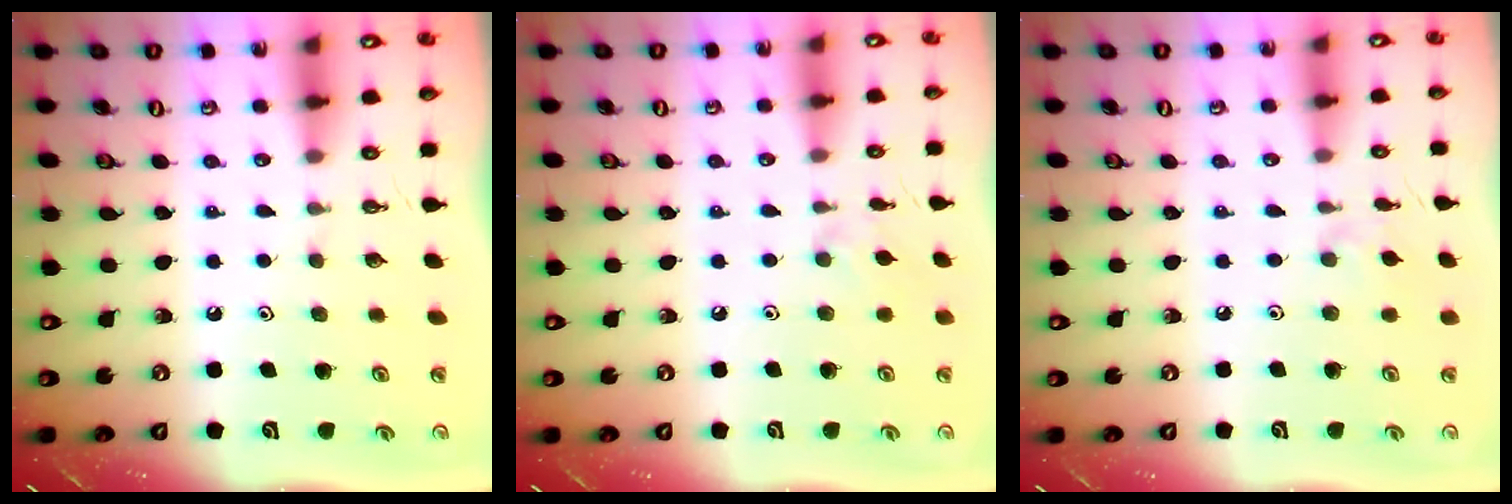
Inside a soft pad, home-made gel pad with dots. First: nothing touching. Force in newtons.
{"total": 3.8, "press": 3.7, "slide": 0.5}
{"total": 1.9, "press": 1.8, "slide": 0.4}